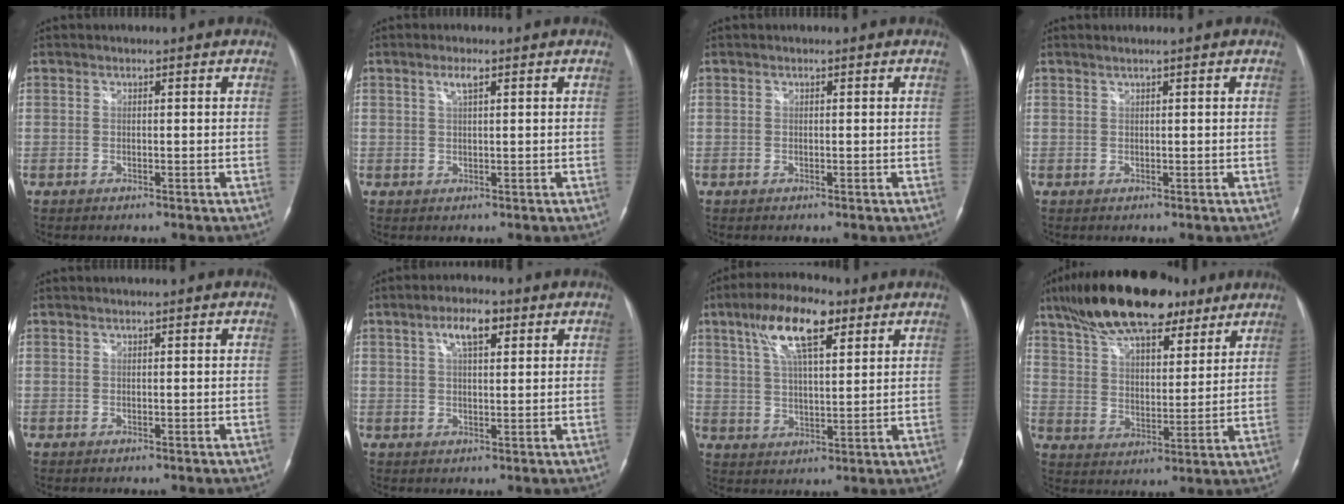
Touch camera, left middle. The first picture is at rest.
{"total": 1.7, "force": [0.9, 0.4, 1.4], "torque": [-0.030, 0.003, 0.019]}
{"total": 0.0}
{"total": 0.7, "force": [0.6, -0.2, 0.4], "torque": [-0.015, 0.004, 0.016]}
{"total": 0.0}
{"total": 5.0, "force": [2.4, 1.8, 4.0], "torque": [-0.078, 0.011, 0.042]}
{"total": 11.7, "force": [6.3, 3.5, 9.2], "torque": [-0.175, 0.019, 0.113]}
{"total": 19.6, "force": [14.3, 6.8, 11.6], "torque": [-0.209, 0.036, 0.239]}